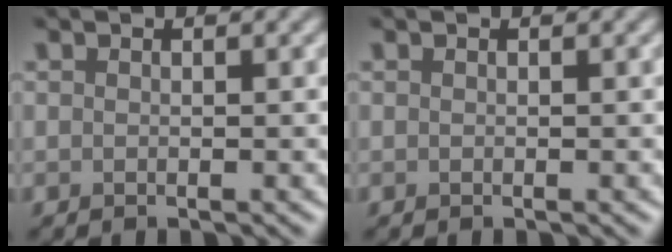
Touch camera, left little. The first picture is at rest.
{"total": 0.0}